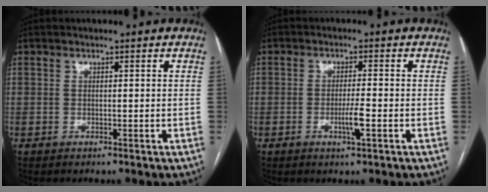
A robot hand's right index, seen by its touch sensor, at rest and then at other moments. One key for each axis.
{"total": 3.0, "fx": -1.1, "fy": 0.1, "fz": 2.8, "tx": -0.053, "ty": -0.004, "tz": -0.019}